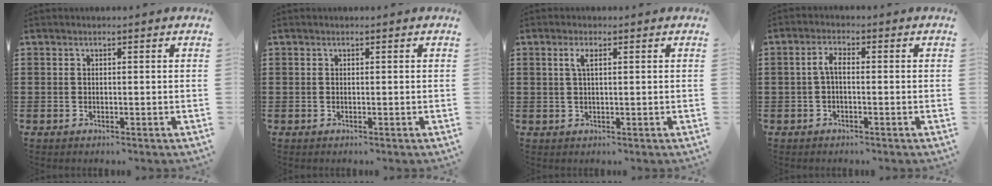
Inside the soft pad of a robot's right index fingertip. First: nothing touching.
{"total": 0.0}
{"total": 2.1, "force": [0.7, 0.6, 1.9], "torque": [-0.040, 0.005, 0.010]}
{"total": 2.6, "force": [-0.4, 0.9, 2.4], "torque": [-0.061, 0.000, -0.015]}